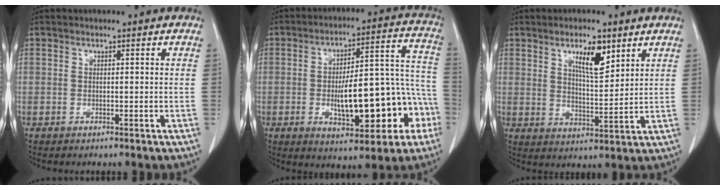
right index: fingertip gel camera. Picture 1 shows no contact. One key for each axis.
{"total": 17.9, "fx": -5.2, "fy": 6.0, "fz": 16.1, "tx": -0.202, "ty": 0.045, "tz": -0.062}
{"total": 7.3, "fx": 4.1, "fy": 1.9, "fz": 5.7, "tx": -0.099, "ty": -0.002, "tz": 0.072}